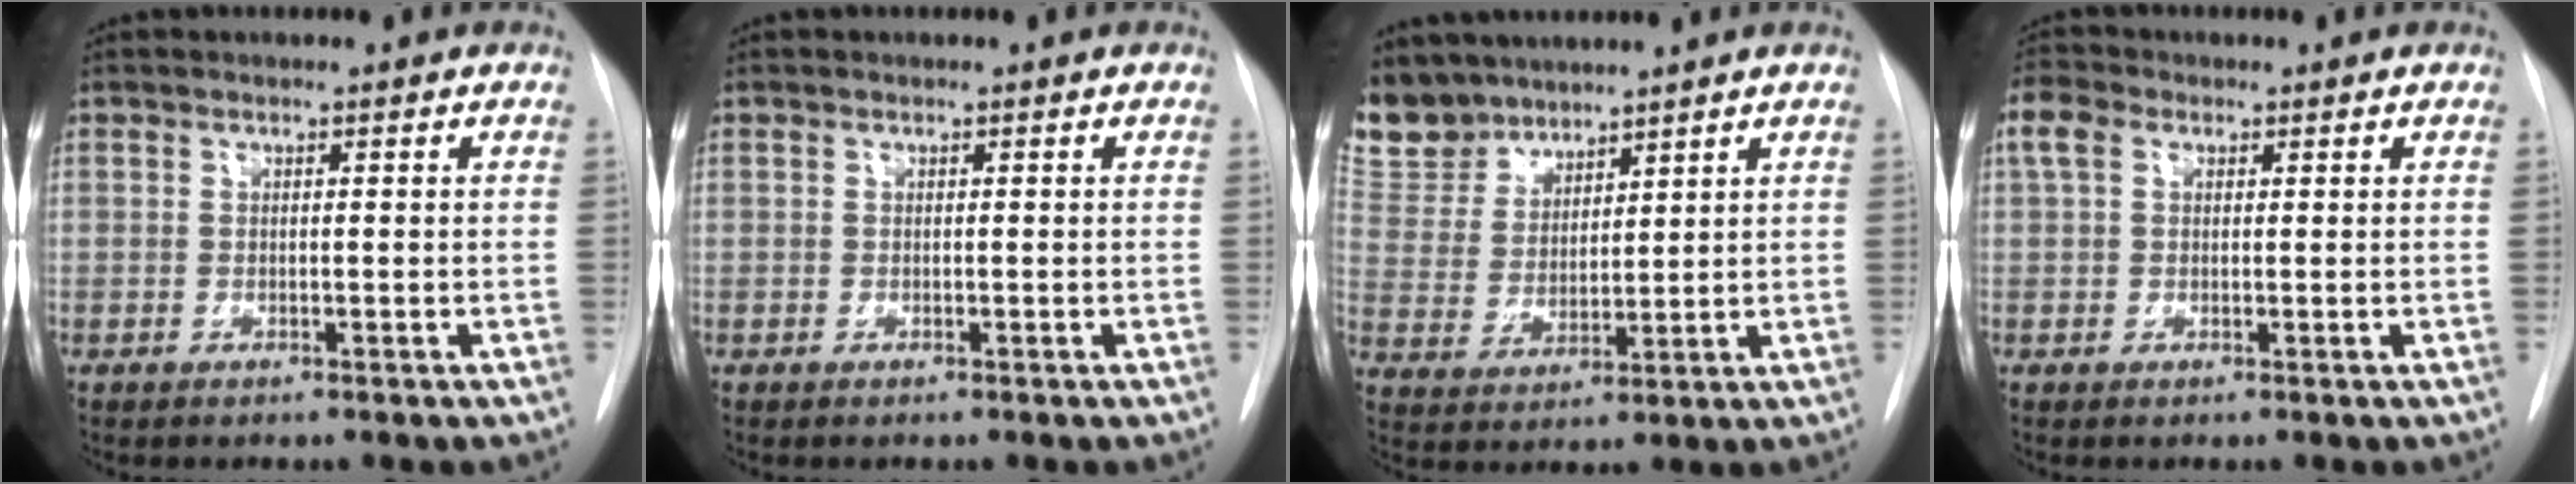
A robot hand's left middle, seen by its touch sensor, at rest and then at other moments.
{"total": 0.0}
{"total": 9.8, "force": [8.6, 4.4, 1.0], "torque": [-0.026, 0.008, 0.187]}
{"total": 3.3, "force": [1.3, 2.3, 1.9], "torque": [-0.050, 0.022, 0.026]}